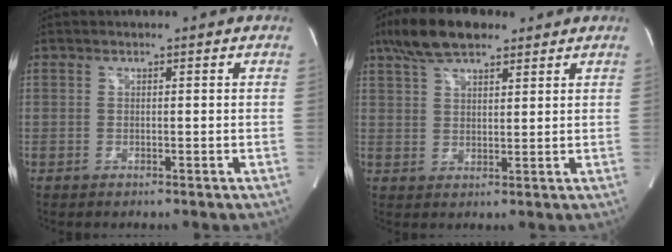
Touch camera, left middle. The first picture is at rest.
{"total": 9.1, "force": [6.7, 3.1, 5.4], "torque": [-0.107, 0.020, 0.119]}